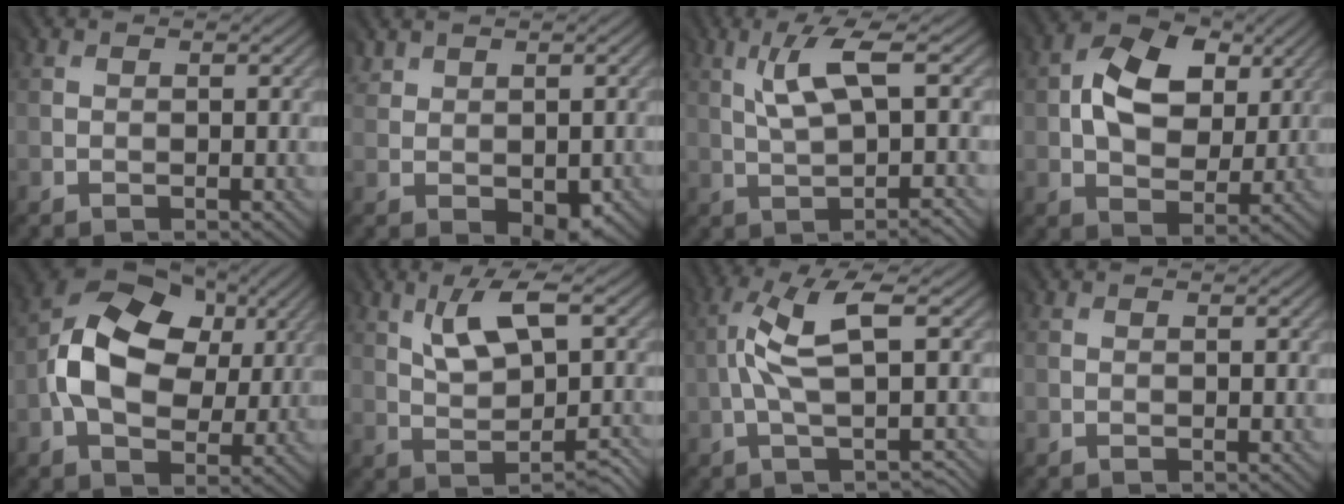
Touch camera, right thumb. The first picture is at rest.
{"total": 4.1, "force": [-0.5, 3.1, 2.6], "torque": [-0.053, -0.011, 0.000]}
{"total": 4.5, "force": [1.5, 0.5, 4.2], "torque": [-0.073, 0.010, 0.030]}
{"total": 9.0, "force": [2.9, 6.5, 5.6], "torque": [-0.113, 0.011, 0.046]}
{"total": 12.5, "force": [2.0, 9.1, 8.2], "torque": [-0.169, 0.012, 0.034]}
{"total": 4.7, "force": [2.0, 1.5, 4.0], "torque": [-0.061, 0.012, 0.035]}
{"total": 5.7, "force": [0.4, 1.2, 5.6], "torque": [-0.114, 0.025, 0.003]}
{"total": 0.0}